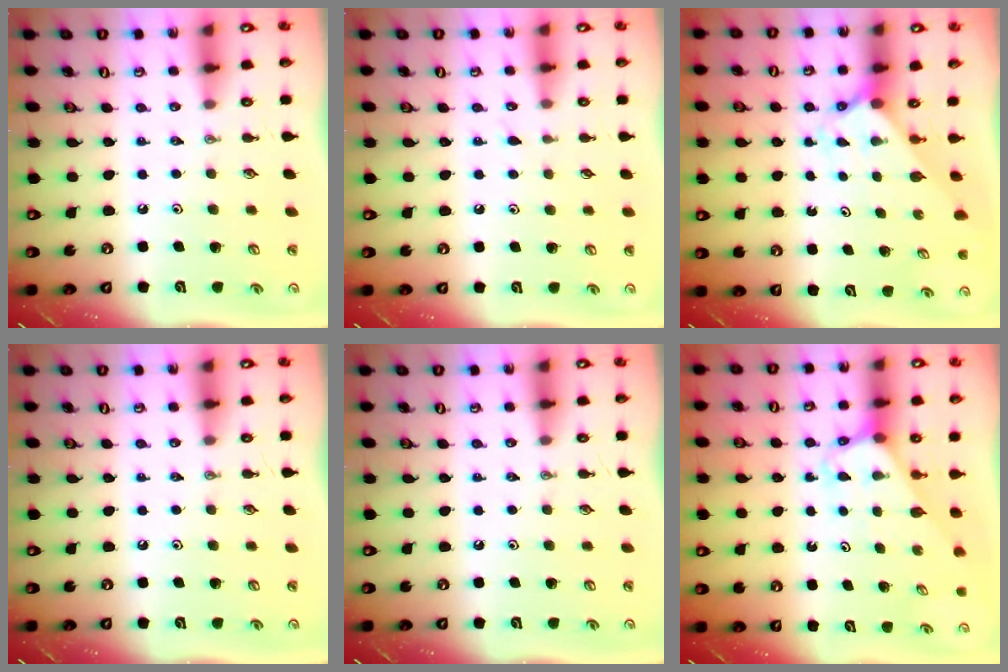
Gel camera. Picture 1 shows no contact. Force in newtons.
{"total": 5.0, "press": 5.0, "slide": 0.6}
{"total": 2.0, "press": 2.0, "slide": 0.2}
{"total": 0.0}
{"total": 0.0}
{"total": 3.2, "press": 3.2, "slide": 0.2}